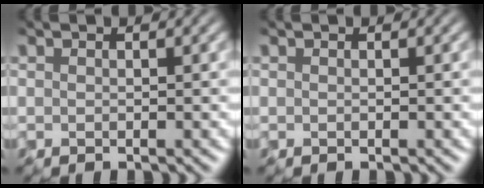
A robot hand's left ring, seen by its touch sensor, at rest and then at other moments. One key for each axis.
{"total": 0.0}